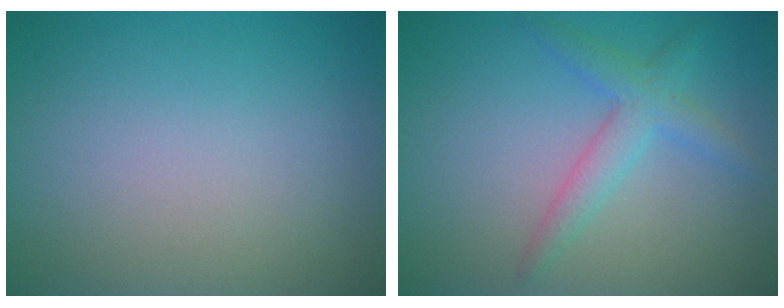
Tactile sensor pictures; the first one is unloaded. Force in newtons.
{"total": 2.1, "press": 2.1, "slide": 0.1}